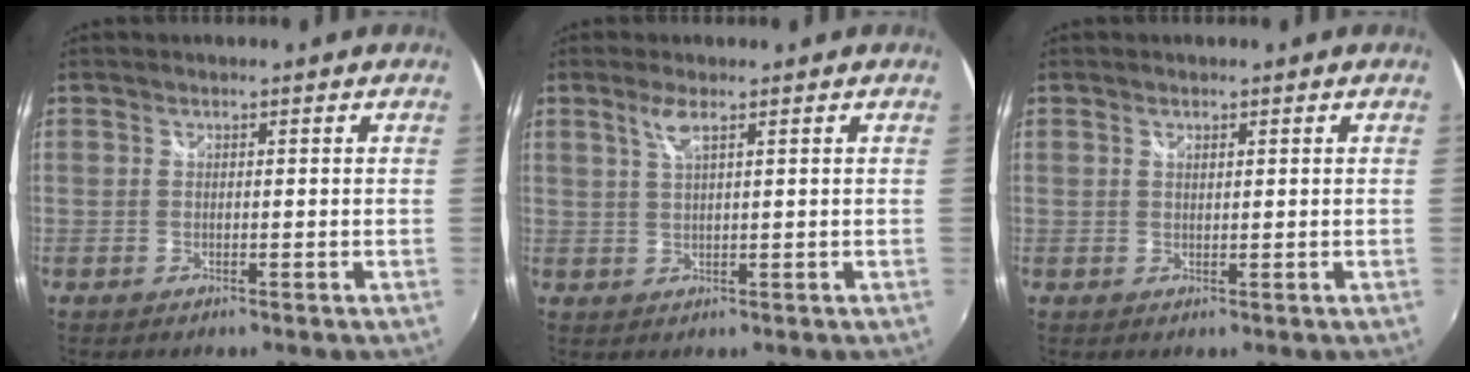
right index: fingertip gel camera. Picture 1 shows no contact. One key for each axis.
{"total": 2.7, "fx": 1.6, "fy": 0.2, "fz": 2.2, "tx": -0.045, "ty": 0.002, "tz": 0.032}
{"total": 0.7, "fx": 0.5, "fy": 0.3, "fz": 0.4, "tx": -0.006, "ty": 0.001, "tz": 0.008}